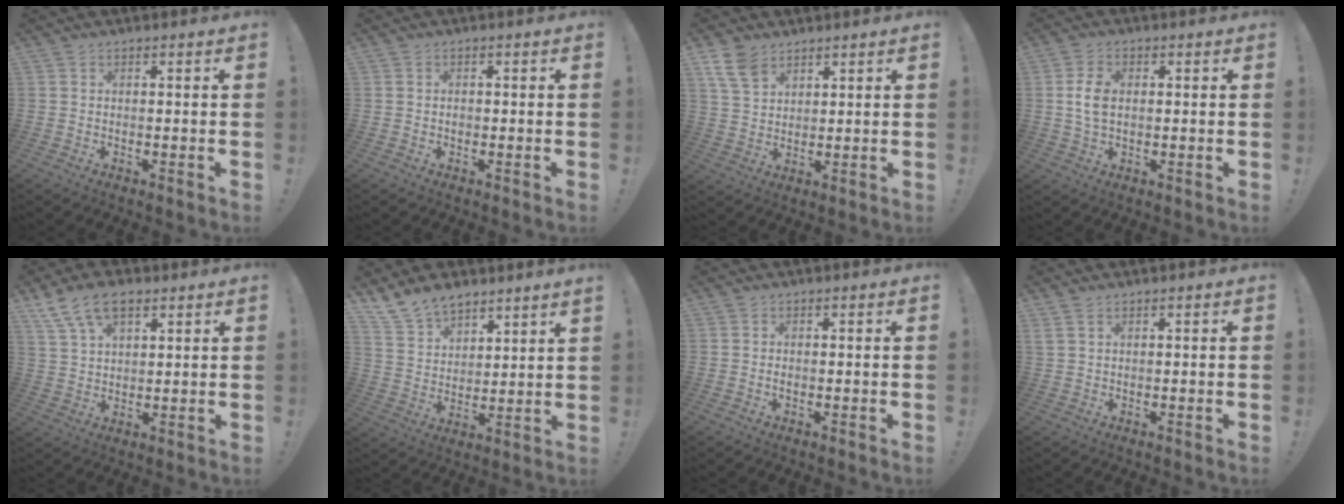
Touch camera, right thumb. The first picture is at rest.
{"total": 0.9, "force": [-0.5, 0.7, 0.3], "torque": [0.000, -0.001, -0.010]}
{"total": 8.1, "force": [5.3, 4.8, 3.9], "torque": [-0.075, -0.018, 0.107]}
{"total": 6.3, "force": [0.4, 3.9, 4.9], "torque": [-0.095, 0.000, 0.004]}
{"total": 10.4, "force": [6.0, 5.7, 6.4], "torque": [-0.115, -0.015, 0.117]}
{"total": 10.1, "force": [8.9, 4.0, 2.5], "torque": [-0.066, -0.060, 0.177]}
{"total": 0.5, "force": [-0.3, 0.2, 0.4], "torque": [-0.010, 0.002, -0.005]}
{"total": 1.9, "force": [1.1, 0.9, 1.4], "torque": [-0.030, 0.002, 0.021]}